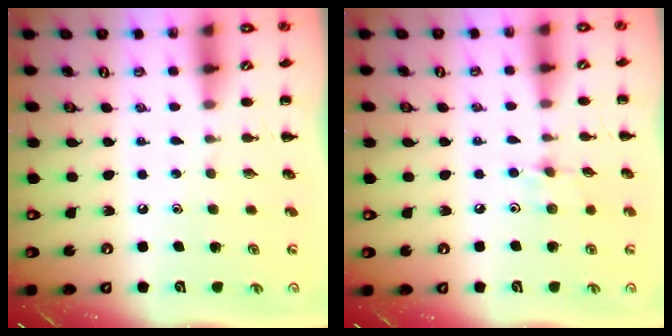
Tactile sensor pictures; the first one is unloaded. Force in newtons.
{"total": 5.3, "press": 5.1, "slide": 1.6}